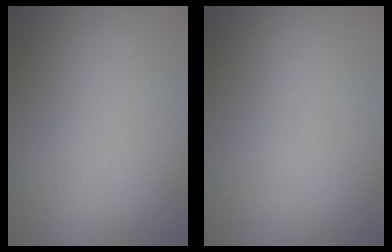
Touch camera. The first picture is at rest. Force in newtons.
{"total": 0.0}